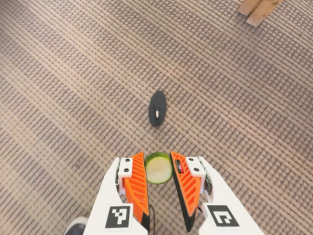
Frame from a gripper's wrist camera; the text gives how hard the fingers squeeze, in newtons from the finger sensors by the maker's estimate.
{"total": 10.0, "left": 10.6, "right": 9.4}